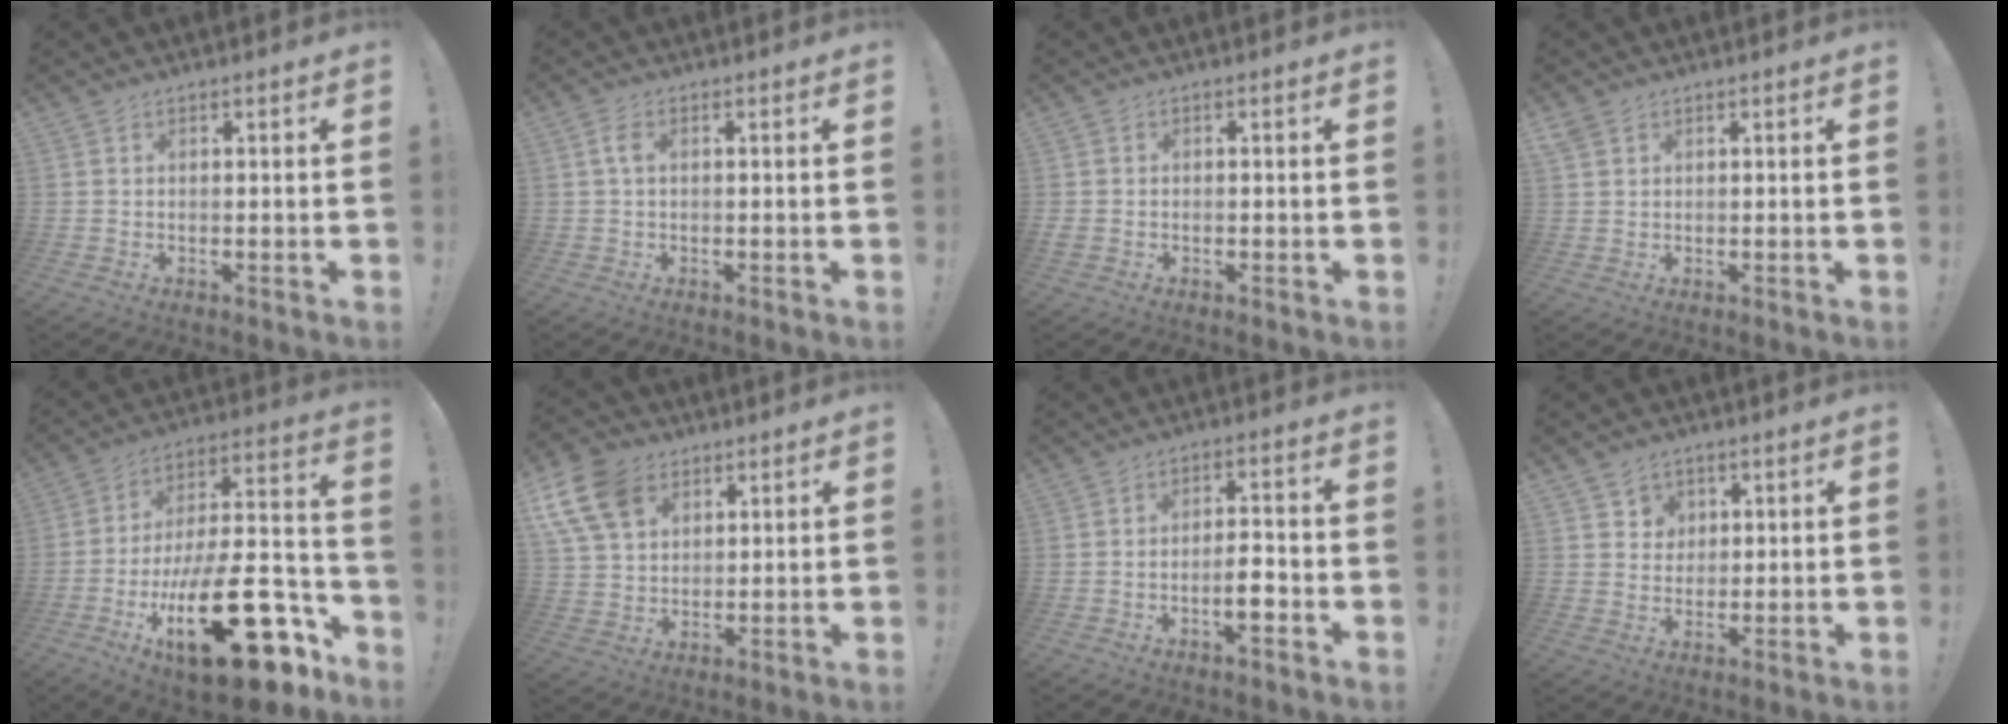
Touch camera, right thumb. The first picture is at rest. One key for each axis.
{"total": 2.7, "fx": 0.5, "fy": 1.5, "fz": 2.2, "tx": -0.043, "ty": 0.006, "tz": 0.008}
{"total": 2.0, "fx": -0.4, "fy": 1.6, "fz": 1.1, "tx": -0.023, "ty": 0.001, "tz": -0.008}
{"total": 2.7, "fx": 1.7, "fy": 1.9, "fz": 0.7, "tx": -0.011, "ty": -0.007, "tz": 0.033}
{"total": 30.8, "fx": -12.5, "fy": 11.7, "fz": 25.5, "tx": -0.408, "ty": 0.062, "tz": -0.190}
{"total": 13.9, "fx": 6.6, "fy": 9.6, "fz": 7.4, "tx": -0.143, "ty": -0.026, "tz": 0.131}
{"total": 5.8, "fx": -2.2, "fy": 1.6, "fz": 5.1, "tx": -0.070, "ty": 0.006, "tz": -0.037}
{"total": 4.3, "fx": 2.2, "fy": 3.6, "fz": 0.3, "tx": -0.005, "ty": -0.015, "tz": 0.041}